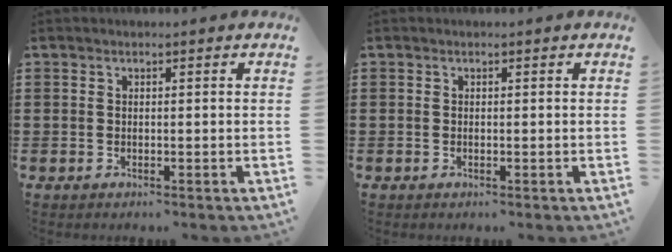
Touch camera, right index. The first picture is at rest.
{"total": 0.0}